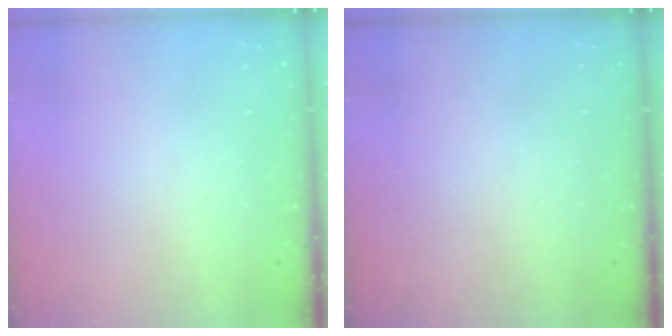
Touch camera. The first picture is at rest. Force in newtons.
{"total": 0.0}